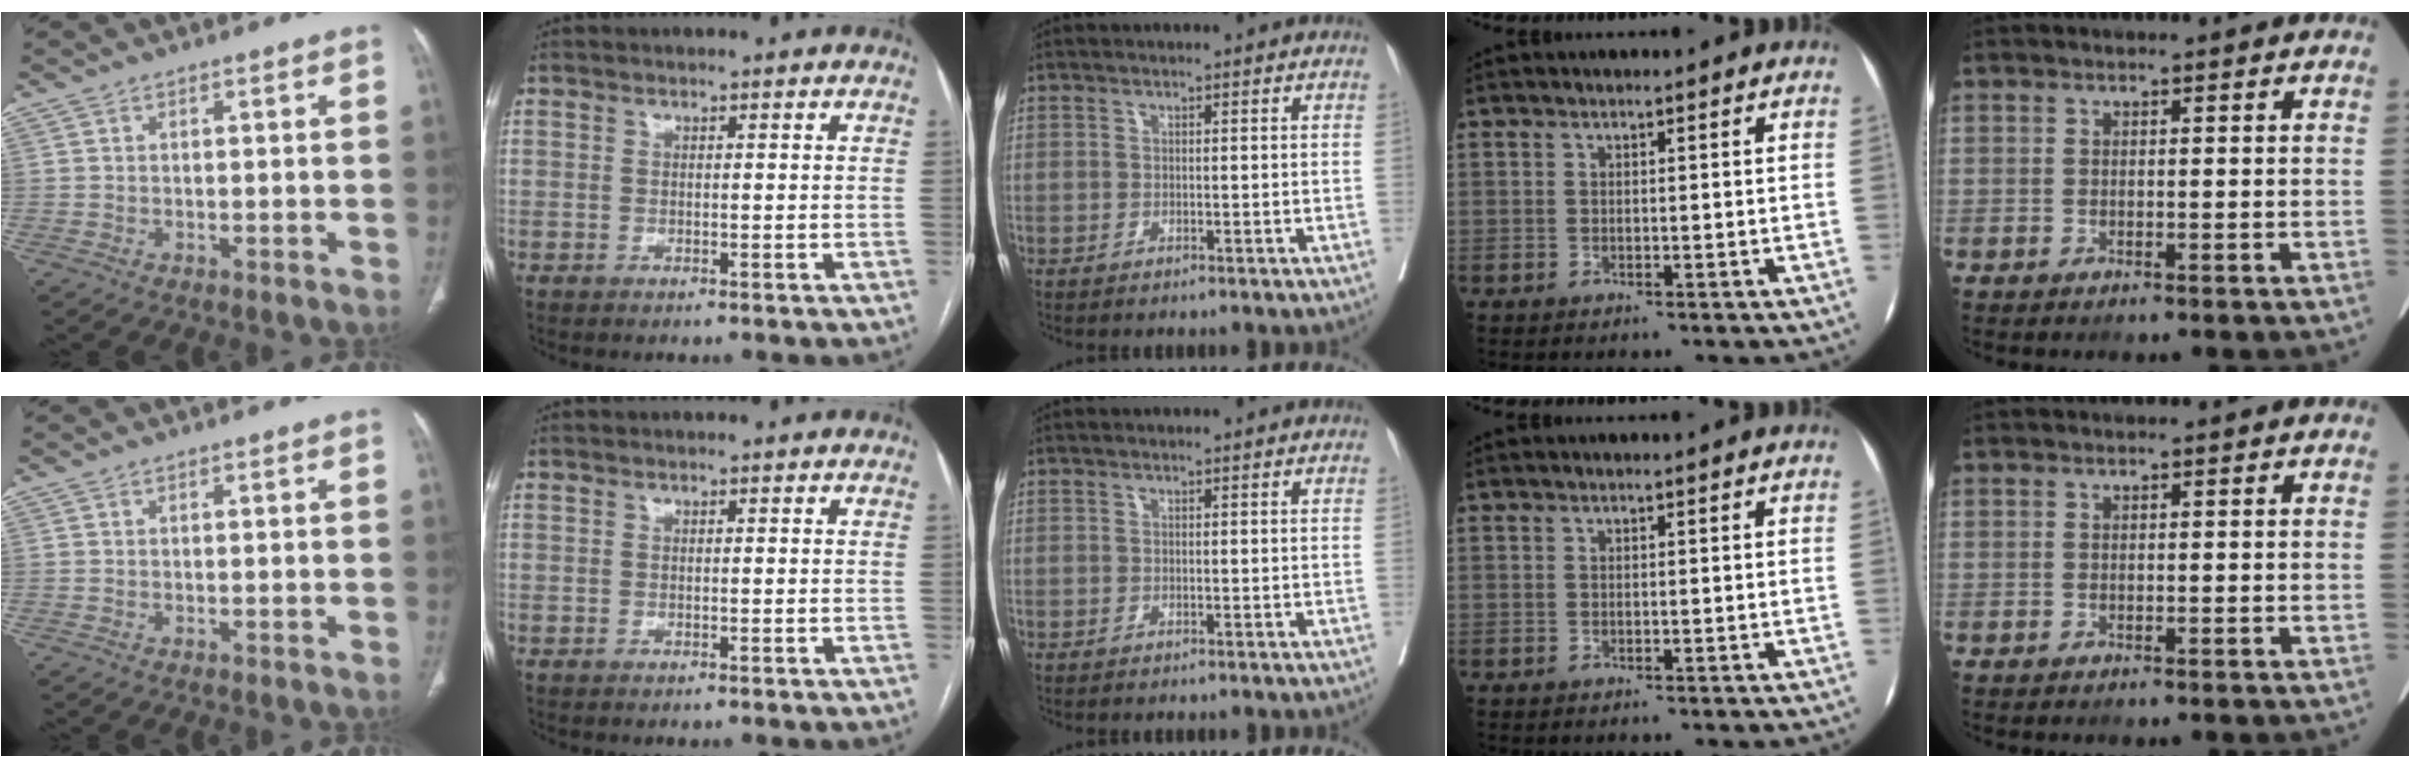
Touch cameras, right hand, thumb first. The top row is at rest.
{}